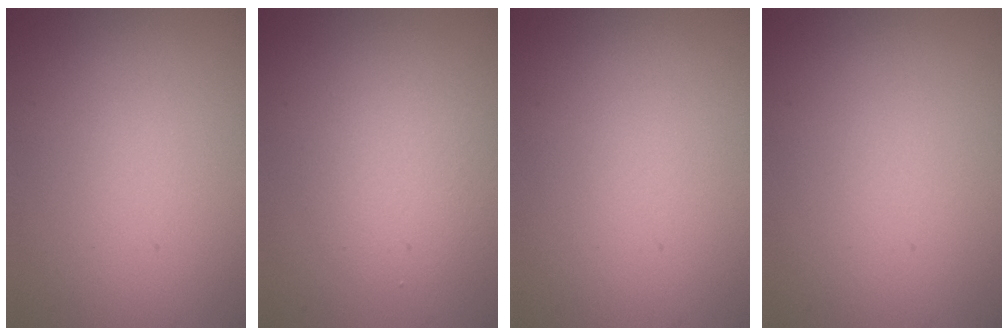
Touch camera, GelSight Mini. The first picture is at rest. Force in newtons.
{"total": 2.9, "press": 2.9, "slide": 0.4}
{"total": 0.0}
{"total": 0.0}